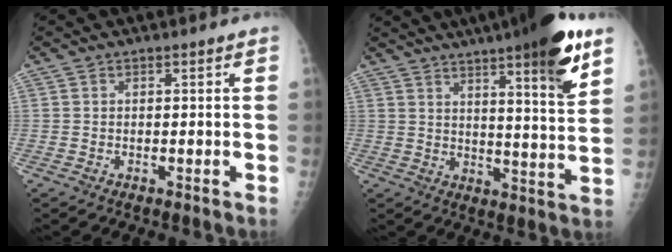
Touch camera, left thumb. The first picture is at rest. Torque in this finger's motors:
{"motor_torque": [1.97, 1.50, 1.34, -1.24, 0.09]}